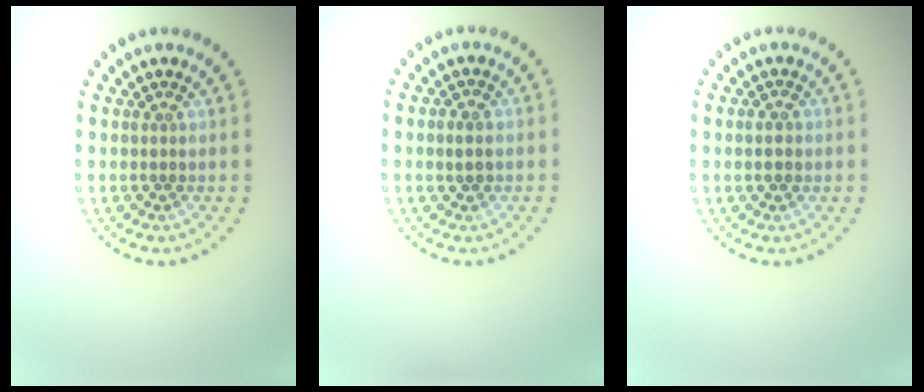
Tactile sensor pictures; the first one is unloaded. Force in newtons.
{"total": 1.2, "press": 1.2, "slide": 0.1}
{"total": 2.0, "press": 1.9, "slide": 0.3}